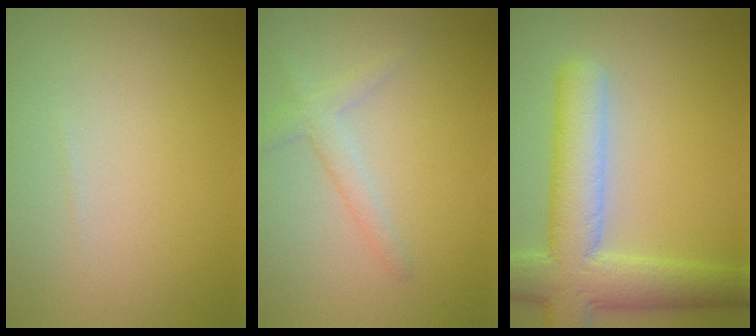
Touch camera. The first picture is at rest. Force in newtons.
{"total": 2.0, "press": 2.0, "slide": 0.1}
{"total": 8.4, "press": 8.4, "slide": 0.5}